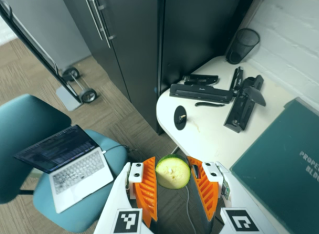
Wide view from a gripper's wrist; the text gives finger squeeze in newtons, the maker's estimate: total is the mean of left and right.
{"total": 9.0, "left": 9.1, "right": 8.8}